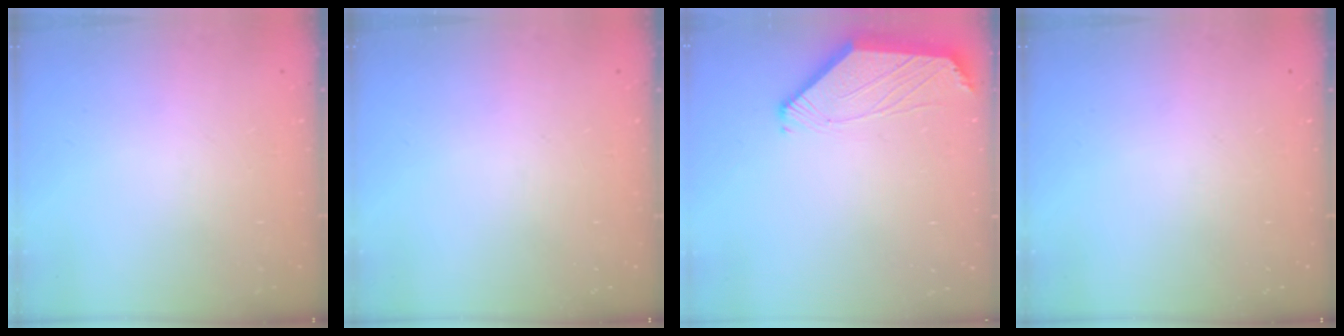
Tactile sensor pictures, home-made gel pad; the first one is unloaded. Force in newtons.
{"total": 0.0}
{"total": 0.0}
{"total": 0.0}